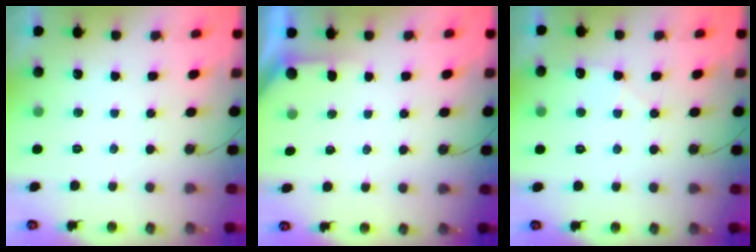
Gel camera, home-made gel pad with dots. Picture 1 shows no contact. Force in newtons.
{"total": 2.2, "press": 2.2, "slide": 0.2}
{"total": 6.0, "press": 5.9, "slide": 0.8}